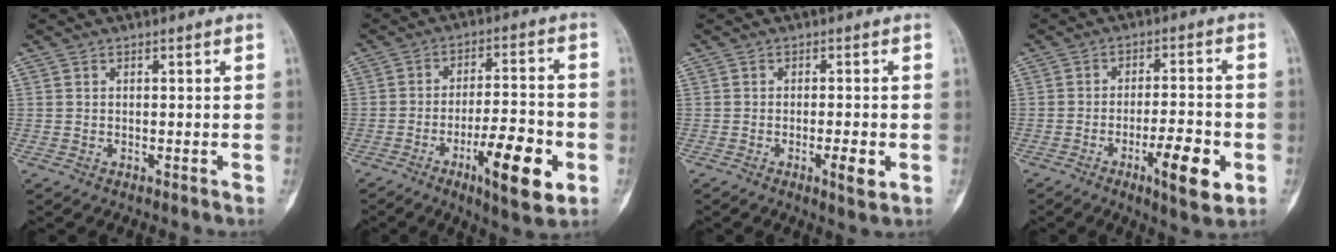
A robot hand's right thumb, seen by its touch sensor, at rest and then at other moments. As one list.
[{"total": 13.9, "force": [-5.3, 3.9, 12.3], "torque": [-0.187, 0.022, -0.080]}, {"total": 4.1, "force": [-1.3, 0.9, 3.7], "torque": [-0.059, -0.002, -0.019]}, {"total": 10.2, "force": [-3.8, 2.6, 9.1], "torque": [-0.138, 0.012, -0.057]}]